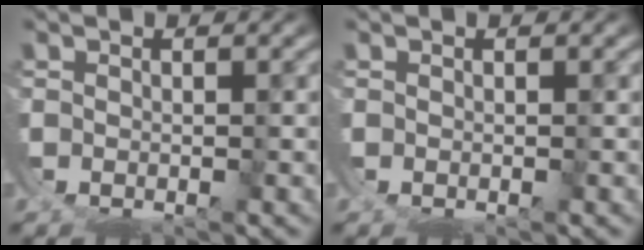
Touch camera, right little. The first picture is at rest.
{"total": 0.0}